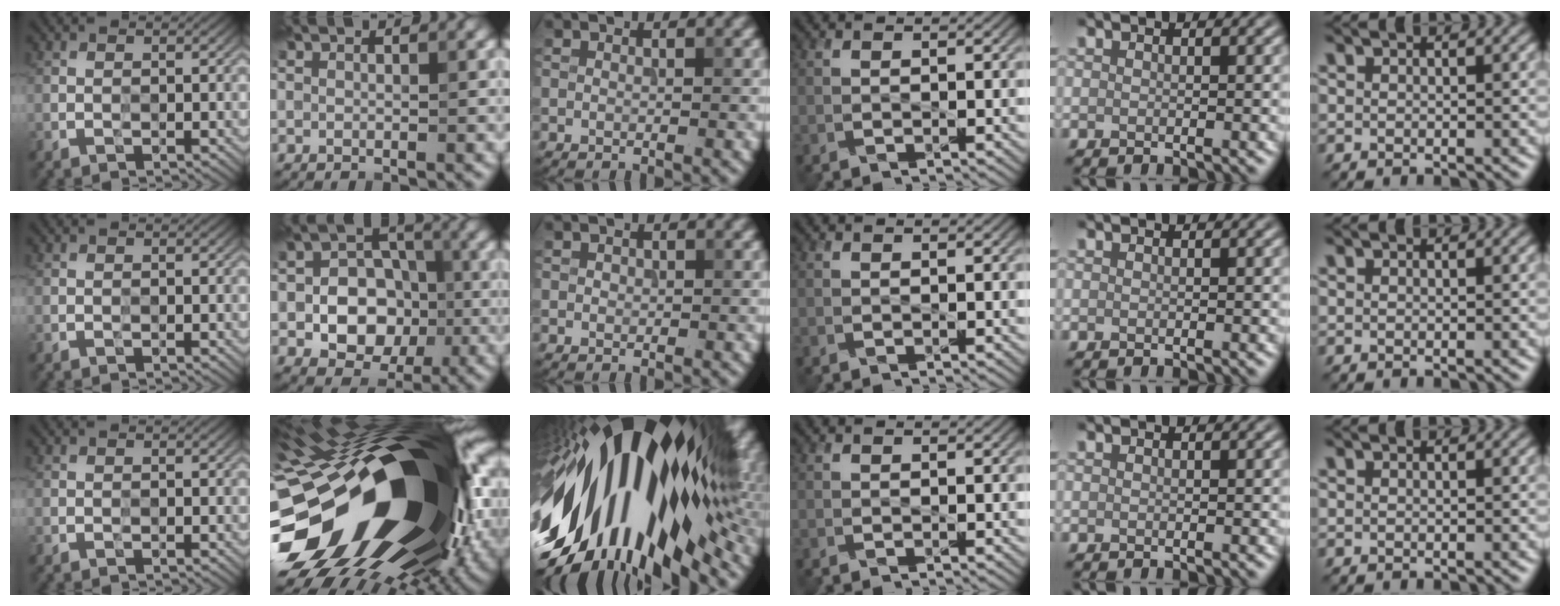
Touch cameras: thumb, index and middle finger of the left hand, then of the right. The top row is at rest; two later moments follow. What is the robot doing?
{"motion": "press", "object": "button"}